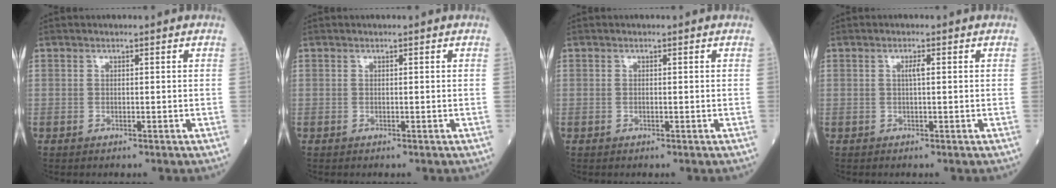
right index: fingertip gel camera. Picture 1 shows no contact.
{"total": 0.0}
{"total": 0.0}
{"total": 1.3, "force": [0.3, 0.1, 1.3], "torque": [-0.025, 0.002, 0.003]}